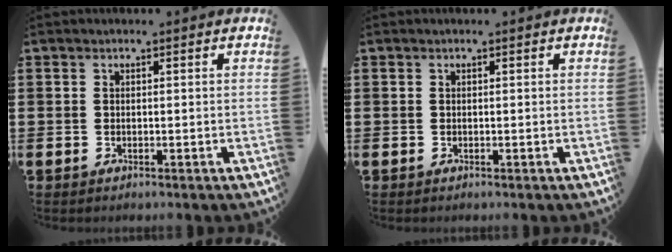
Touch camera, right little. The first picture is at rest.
{"total": 0.0}